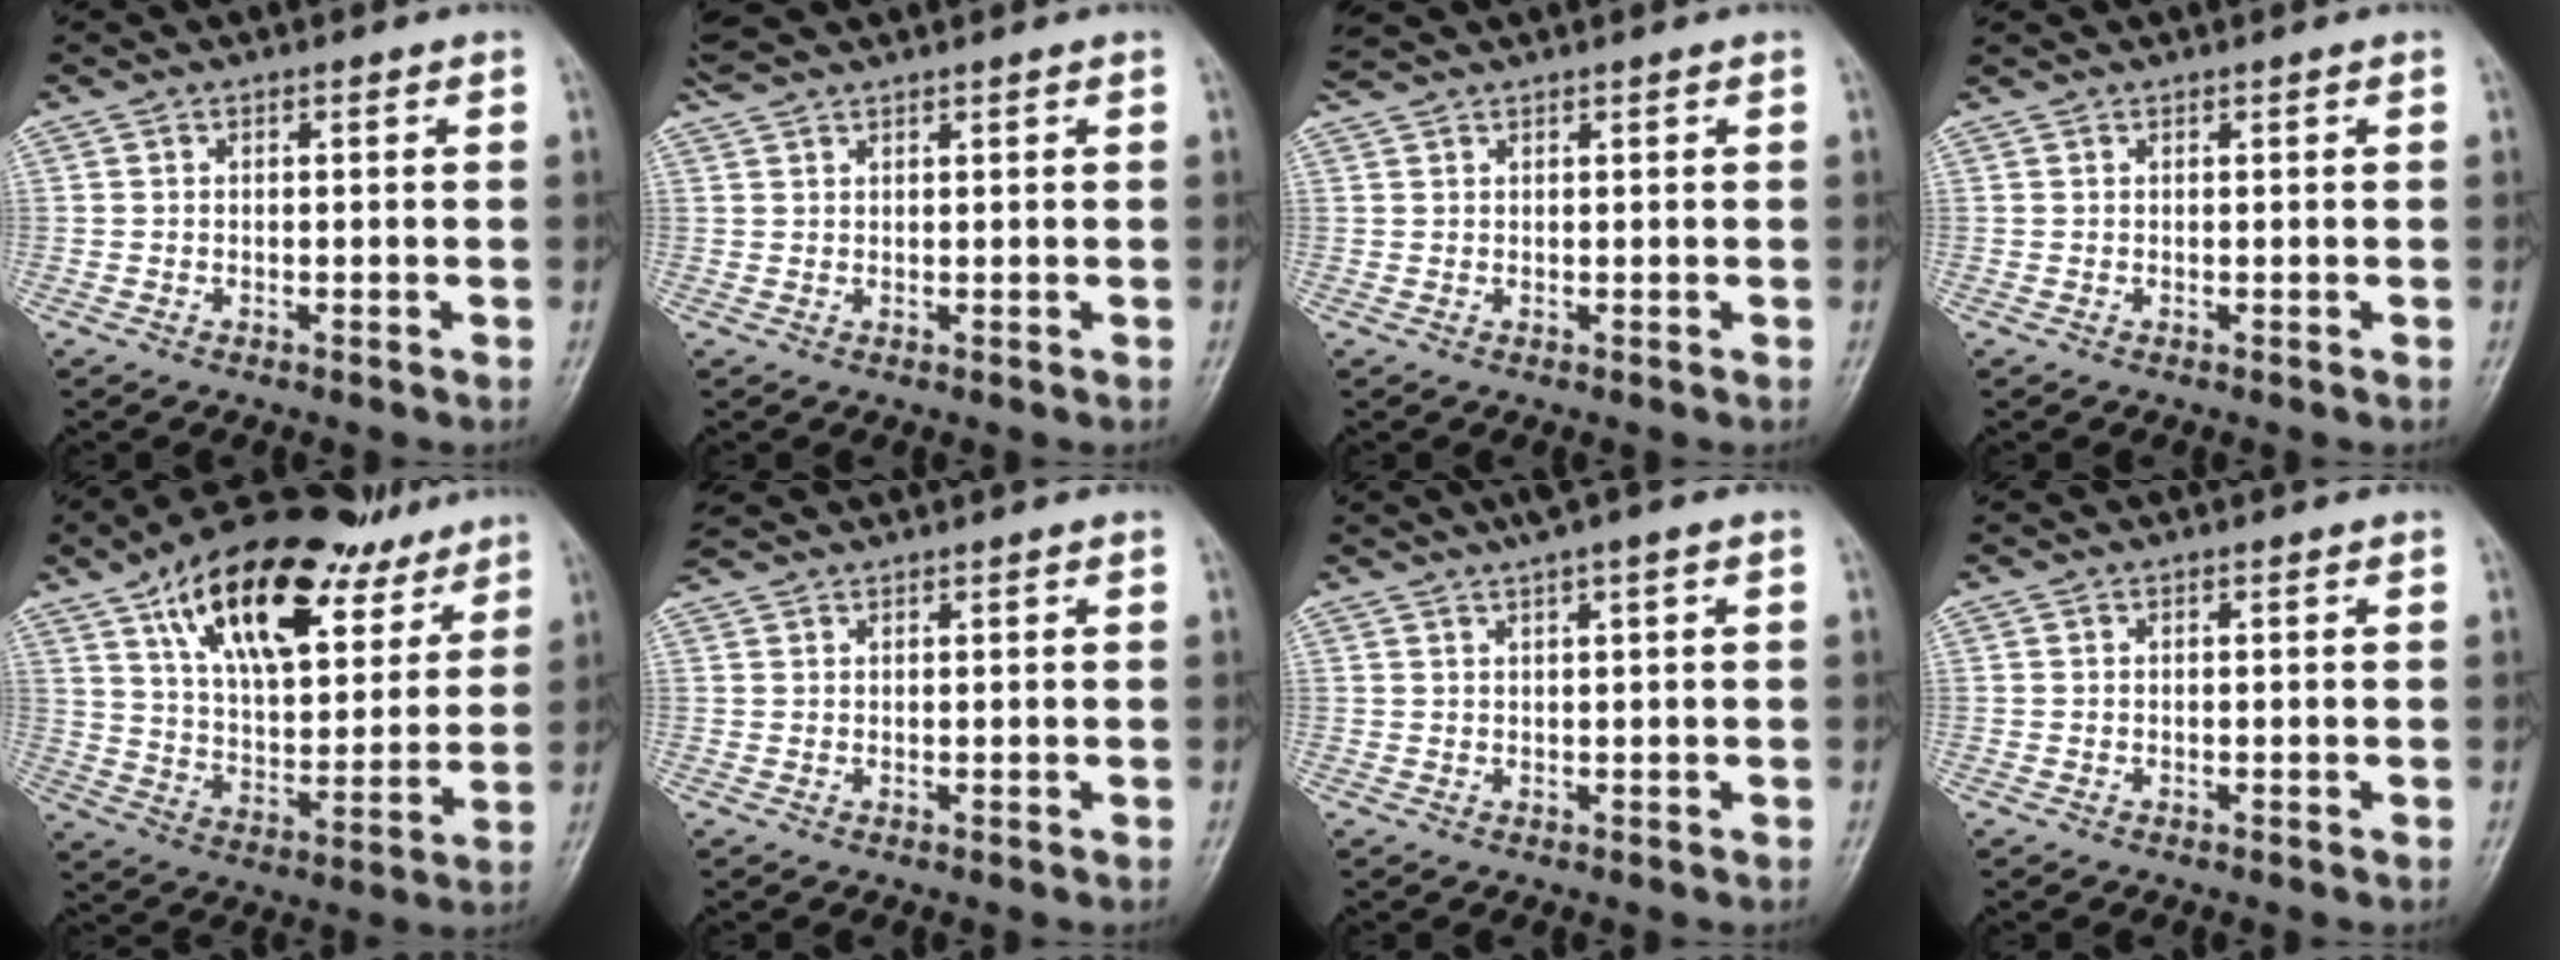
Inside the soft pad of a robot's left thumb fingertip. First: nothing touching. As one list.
[{"total": 4.4, "force": [4.1, 0.2, 1.7], "torque": [-0.035, 0.023, 0.082]}, {"total": 3.2, "force": [3.0, 0.0, 1.2], "torque": [-0.022, 0.020, 0.058]}, {"total": 0.9, "force": [0.9, 0.1, 0.2], "torque": [-0.005, 0.013, 0.020]}, {"total": 24.8, "force": [14.6, 11.5, 16.4], "torque": [-0.225, -0.033, 0.242]}, {"total": 3.6, "force": [3.5, 0.5, 1.1], "torque": [-0.020, 0.019, 0.068]}, {"total": 4.0, "force": [2.4, 0.2, 3.2], "torque": [-0.058, 0.008, 0.042]}, {"total": 0.0}]